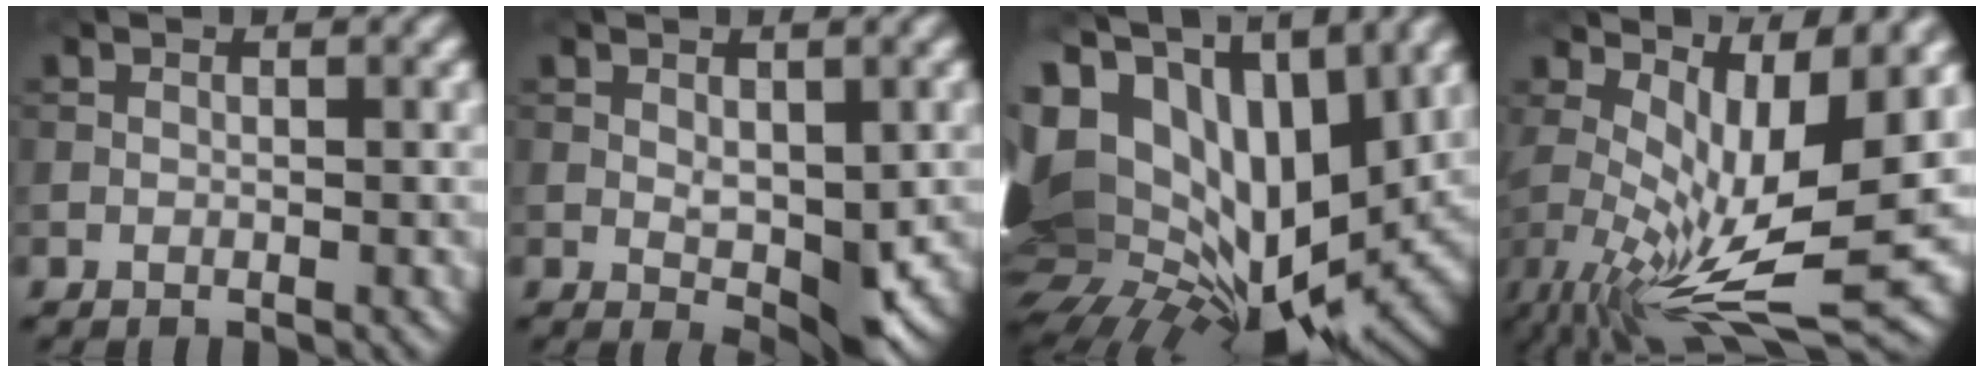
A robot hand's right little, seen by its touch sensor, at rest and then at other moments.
{"total": 4.0, "force": [-0.1, 2.0, 3.5], "torque": [-0.057, -0.006, 0.007]}
{"total": 20.3, "force": [3.6, 12.6, 15.6], "torque": [-0.306, -0.016, 0.093]}
{"total": 9.8, "force": [0.3, 3.1, 9.3], "torque": [-0.171, -0.017, 0.017]}